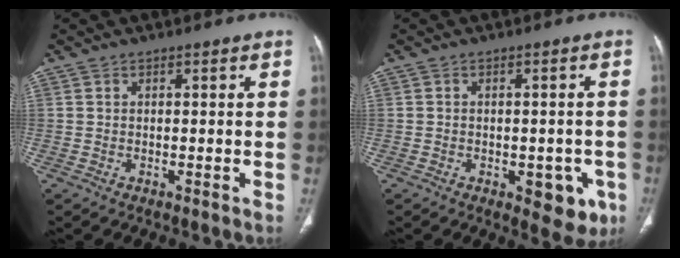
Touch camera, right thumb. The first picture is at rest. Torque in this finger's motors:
{"motor_torque": [0.76, 1.06, -0.10, 0.05, 0.18]}